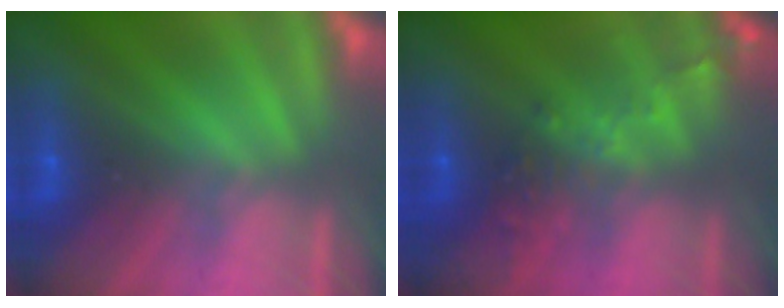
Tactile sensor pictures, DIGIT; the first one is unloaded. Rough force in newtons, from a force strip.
{"total": 2.7}